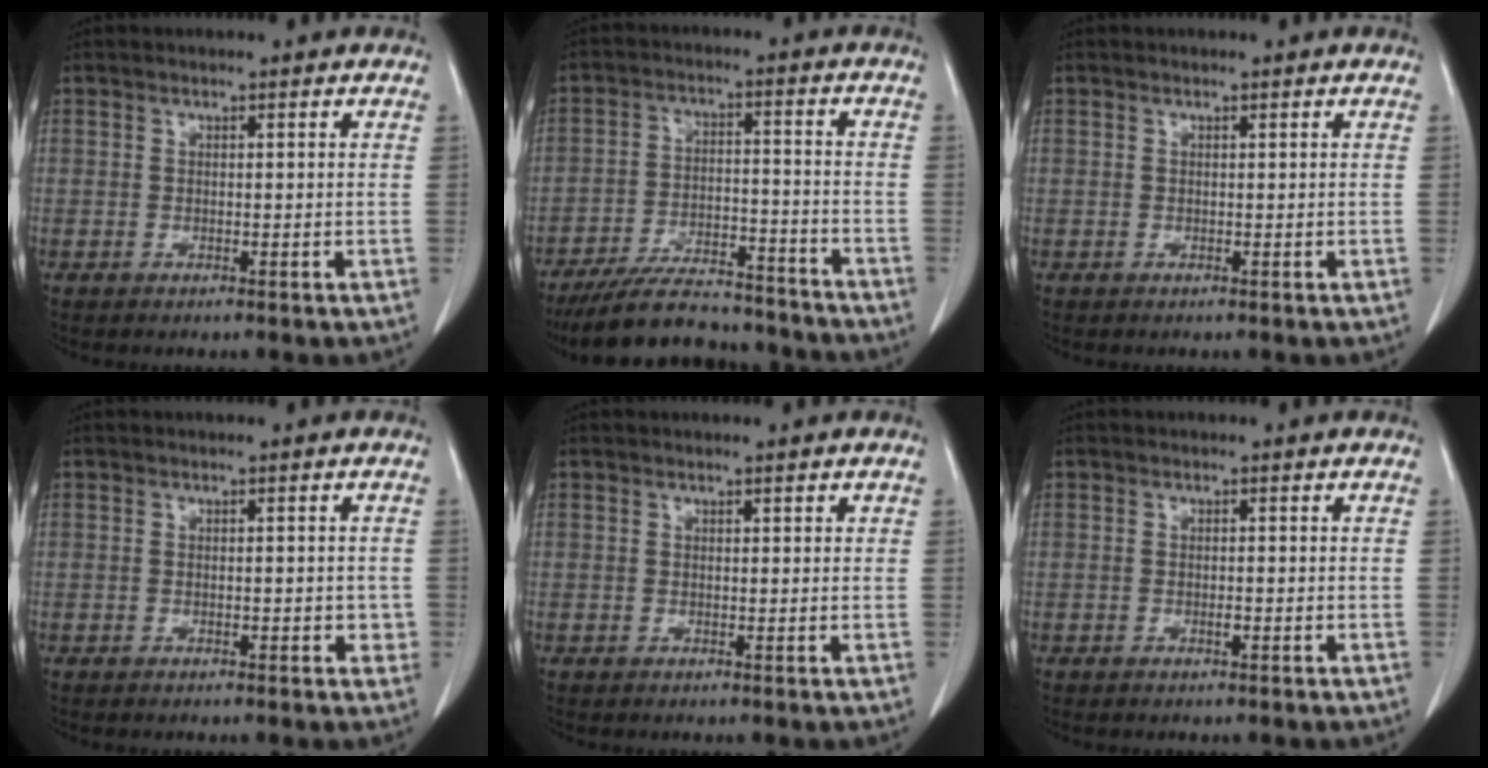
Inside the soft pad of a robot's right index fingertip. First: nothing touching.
{"total": 15.8, "force": [-14.4, 3.7, 5.4], "torque": [-0.094, 0.008, -0.220]}
{"total": 0.0}
{"total": 2.0, "force": [-0.5, 1.0, 1.6], "torque": [-0.015, 0.003, -0.005]}
{"total": 0.8, "force": [0.5, 0.3, 0.5], "torque": [-0.007, 0.000, 0.006]}
{"total": 0.8, "force": [-0.3, 0.1, 0.7], "torque": [-0.014, 0.000, -0.005]}